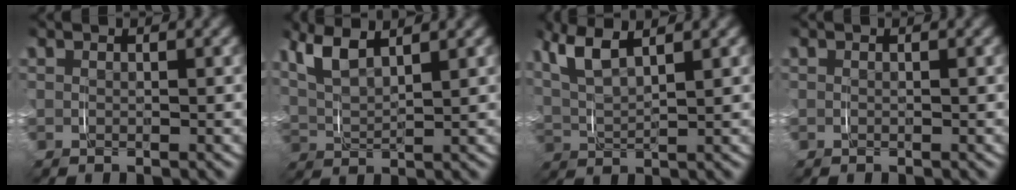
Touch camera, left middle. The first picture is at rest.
{"total": 5.6, "force": [2.5, 3.6, 3.6], "torque": [-0.106, -0.004, 0.037]}
{"total": 6.4, "force": [2.7, 3.9, 4.3], "torque": [-0.115, -0.003, 0.041]}
{"total": 0.0}